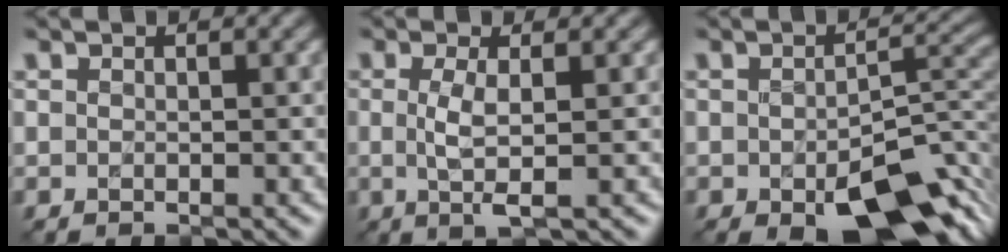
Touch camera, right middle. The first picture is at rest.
{"total": 2.9, "force": [0.0, 0.5, 2.8], "torque": [-0.058, -0.003, 0.000]}
{"total": 9.2, "force": [-4.0, 4.0, 7.2], "torque": [-0.110, -0.016, -0.052]}